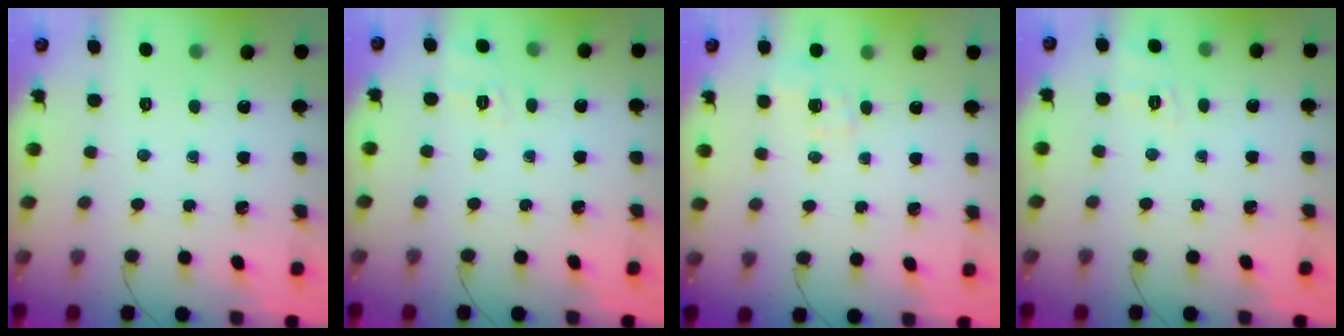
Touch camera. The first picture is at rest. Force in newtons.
{"total": 2.2, "press": 0.8, "slide": 2.0}
{"total": 3.3, "press": 3.0, "slide": 1.3}
{"total": 2.2, "press": 0.8, "slide": 2.0}